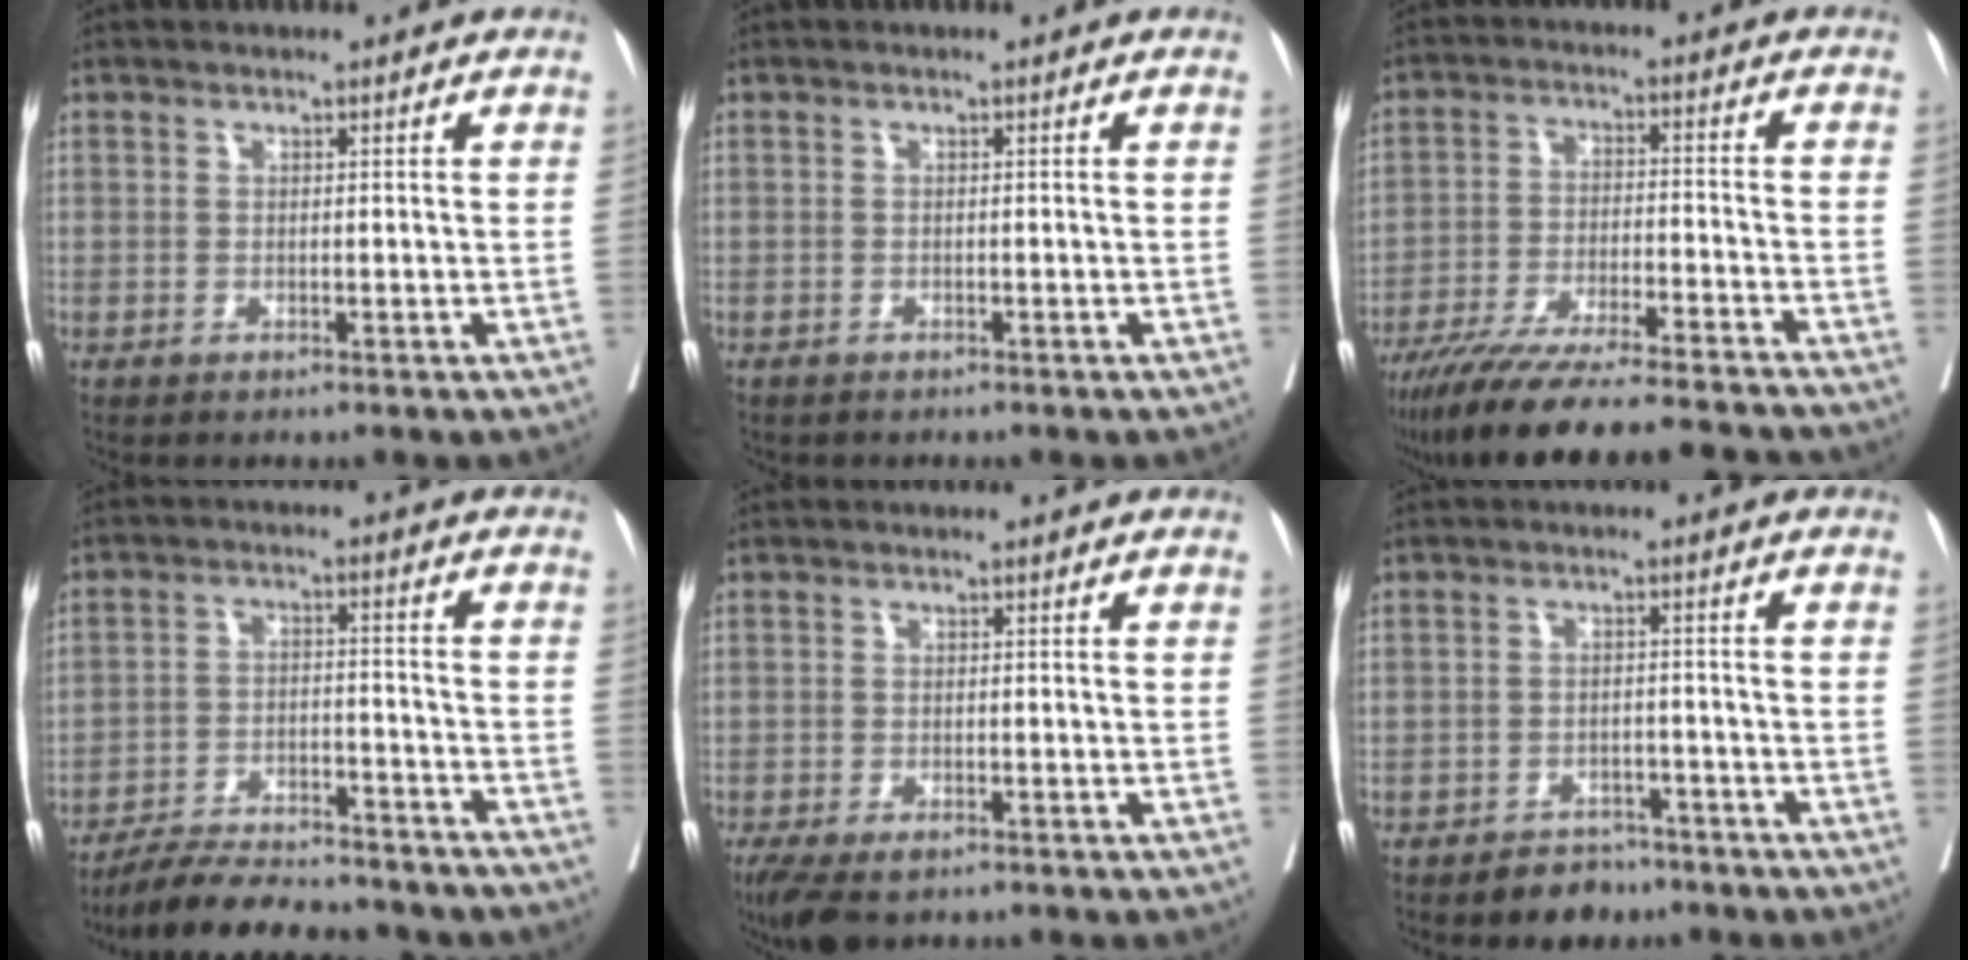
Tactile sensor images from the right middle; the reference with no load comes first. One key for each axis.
{"total": 0.9, "fx": -0.9, "fy": 0.4, "fz": 0.1, "tx": -0.010, "ty": -0.001, "tz": -0.016}
{"total": 19.3, "fx": -17.0, "fy": 1.1, "fz": 9.1, "tx": -0.143, "ty": -0.034, "tz": -0.262}
{"total": 14.9, "fx": -13.6, "fy": 2.7, "fz": 5.6, "tx": -0.086, "ty": 0.000, "tz": -0.201}
{"total": 6.2, "fx": -4.3, "fy": 2.6, "fz": 3.7, "tx": -0.068, "ty": -0.014, "tz": -0.073}
{"total": 4.0, "fx": -3.1, "fy": 2.2, "fz": 1.0, "tx": -0.011, "ty": 0.007, "tz": -0.043}